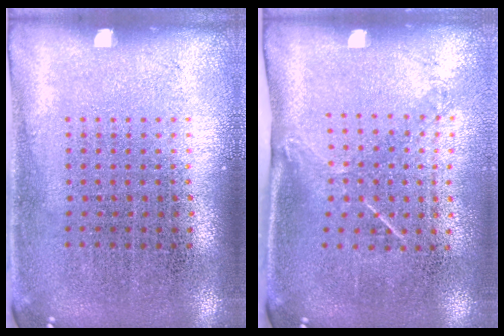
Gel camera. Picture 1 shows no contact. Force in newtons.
{"total": 1.4, "press": 1.0, "slide": 1.1}